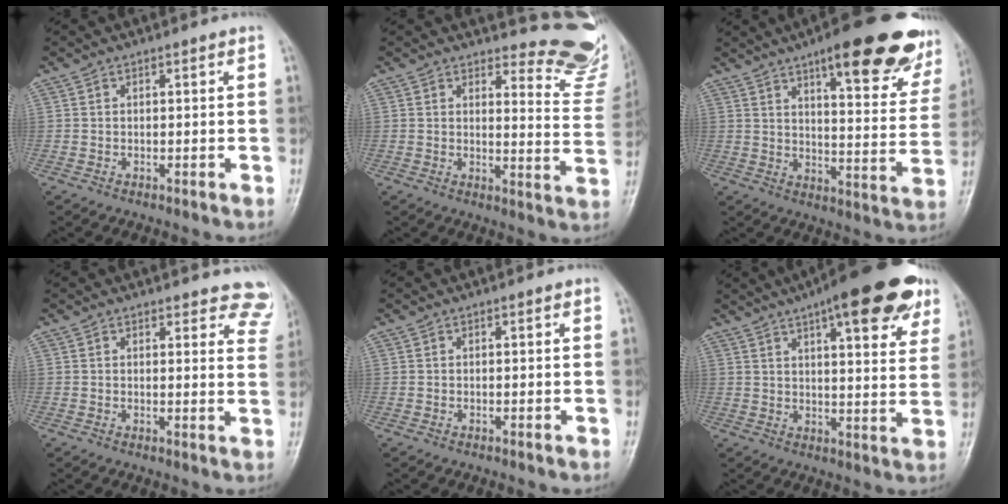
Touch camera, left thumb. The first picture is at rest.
{"total": 13.1, "force": [12.8, 2.6, 1.1], "torque": [0.028, -0.153, 0.118]}
{"total": 23.5, "force": [15.1, 6.6, 16.8], "torque": [-0.183, -0.056, 0.195]}
{"total": 9.1, "force": [8.6, 2.9, 1.0], "torque": [0.046, -0.044, 0.060]}
{"total": 0.0}
{"total": 19.5, "force": [11.6, 5.8, 14.6], "torque": [-0.177, -0.023, 0.150]}